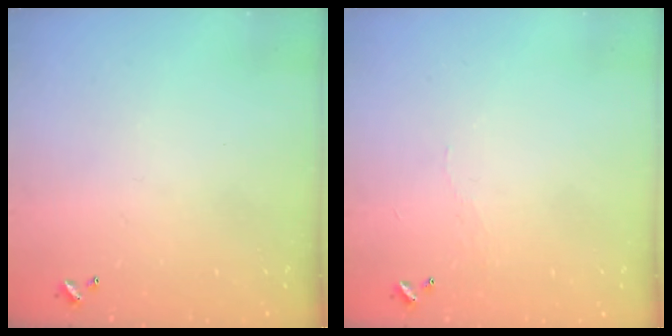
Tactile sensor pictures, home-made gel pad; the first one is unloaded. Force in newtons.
{"total": 2.0, "press": 1.9, "slide": 0.4}